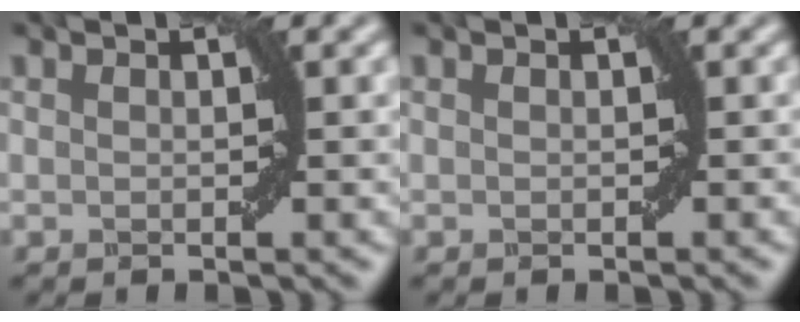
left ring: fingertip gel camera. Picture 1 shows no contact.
{"total": 0.0}